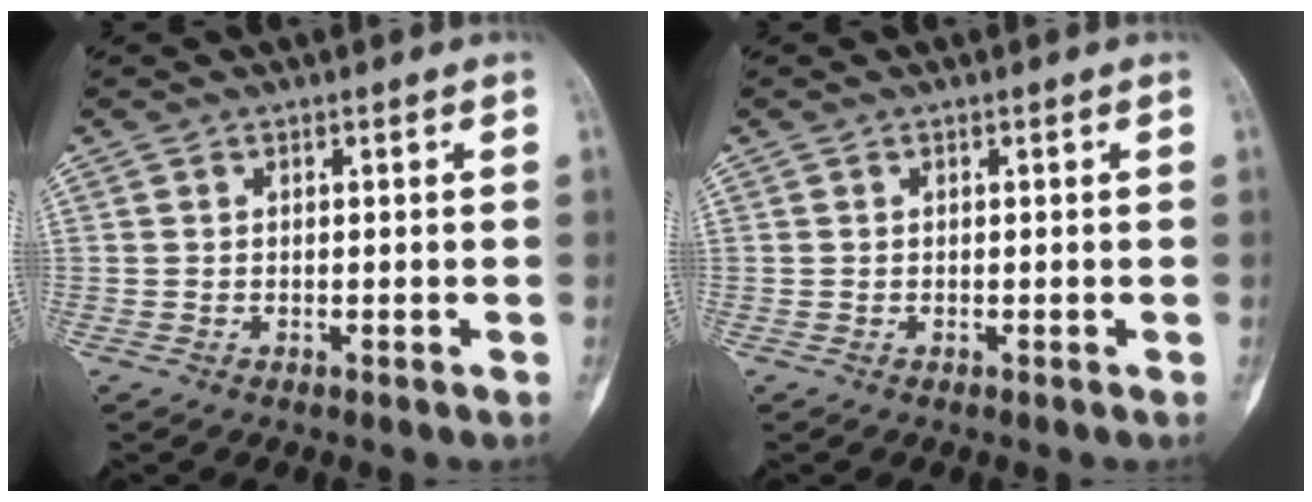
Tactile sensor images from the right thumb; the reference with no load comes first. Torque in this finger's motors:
{"motor_torque": [0.15, 0.17, 0.02, -0.01, 0.01]}